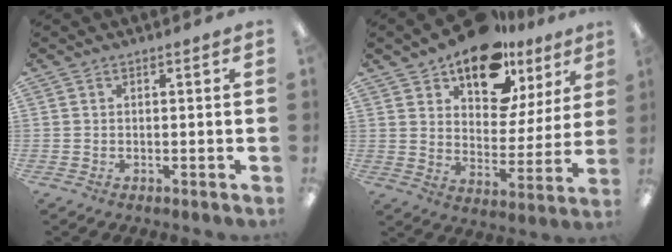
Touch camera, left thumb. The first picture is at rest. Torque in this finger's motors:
{"motor_torque": [0.54, 0.60, 1.27, -1.50, 0.29]}